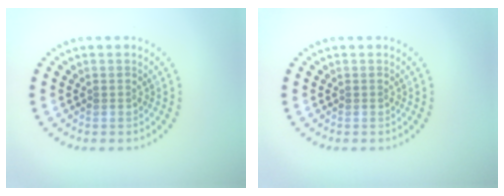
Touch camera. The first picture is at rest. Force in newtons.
{"total": 0.0}